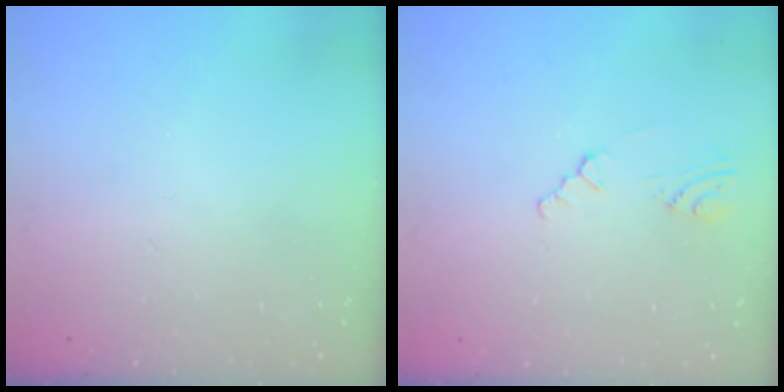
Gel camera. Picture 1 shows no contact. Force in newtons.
{"total": 1.0, "press": 0.9, "slide": 0.4}